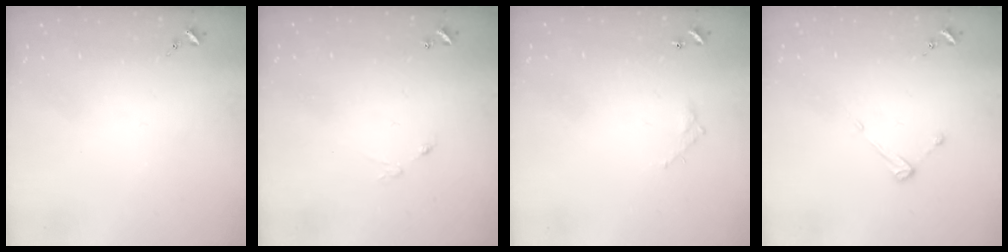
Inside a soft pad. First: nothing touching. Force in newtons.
{"total": 4.8, "press": 4.8, "slide": 0.3}
{"total": 3.5, "press": 3.5, "slide": 0.2}
{"total": 4.2, "press": 4.2, "slide": 0.3}